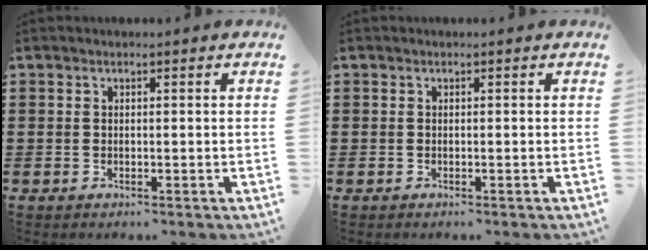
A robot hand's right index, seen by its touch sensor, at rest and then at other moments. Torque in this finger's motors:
{"motor_torque": [-0.01, 0.00, -0.01, 0.00]}